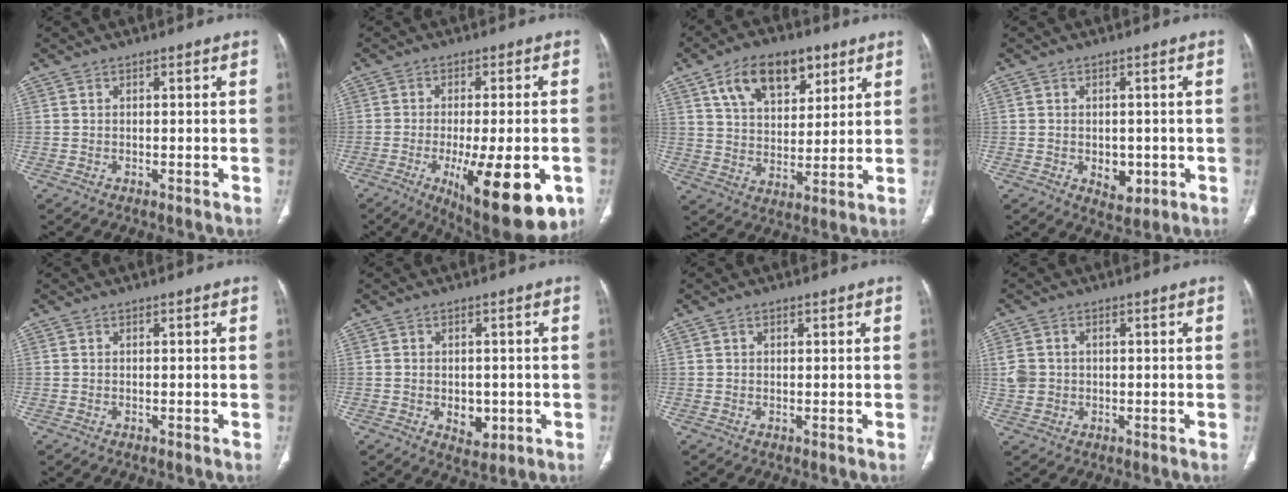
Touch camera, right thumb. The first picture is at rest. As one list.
[{"total": 18.5, "force": [-7.0, 6.1, 16.0], "torque": [-0.200, -0.010, -0.087]}, {"total": 14.6, "force": [7.6, 8.4, 9.2], "torque": [-0.116, -0.025, 0.134]}, {"total": 4.9, "force": [-1.1, 3.4, 3.4], "torque": [-0.027, -0.003, -0.004]}, {"total": 0.0}, {"total": 4.8, "force": [-0.9, 3.4, 3.3], "torque": [-0.026, -0.003, -0.002]}, {"total": 1.0, "force": [0.5, 0.7, 0.5], "torque": [-0.004, -0.001, 0.007]}, {"total": 4.4, "force": [0.2, 3.8, 2.2], "torque": [-0.042, 0.006, 0.010]}]